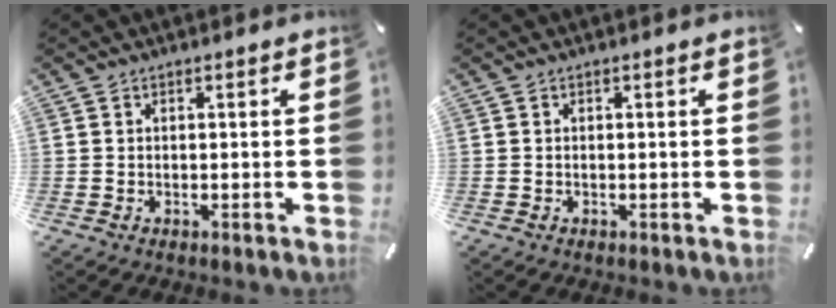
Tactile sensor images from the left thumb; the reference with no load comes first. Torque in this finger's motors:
{"motor_torque": [-0.18, 0.07, -0.11, 0.03, -0.02]}